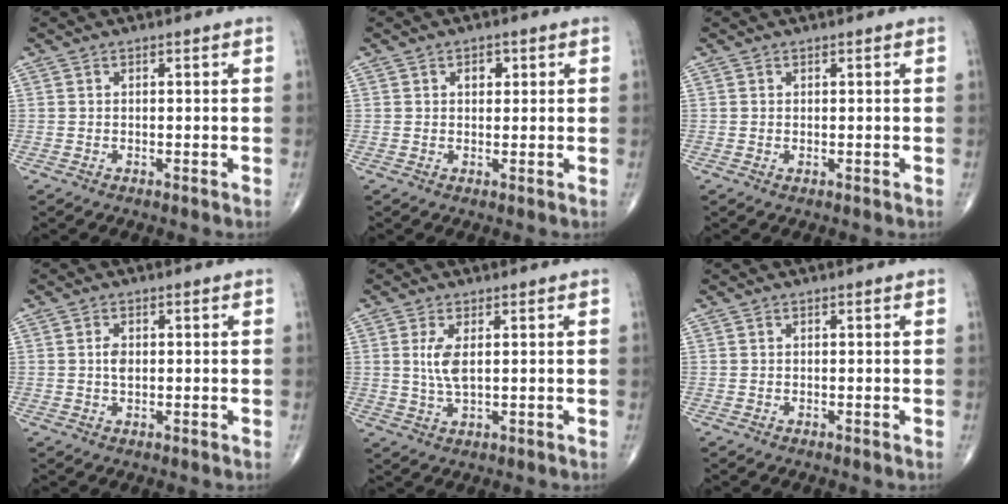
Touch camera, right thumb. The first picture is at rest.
{"total": 2.2, "force": [0.9, 1.6, 1.3], "torque": [-0.007, -0.001, 0.010]}
{"total": 0.0}
{"total": 2.0, "force": [0.2, 1.2, 1.6], "torque": [-0.028, 0.000, 0.004]}
{"total": 4.3, "force": [0.9, 1.5, 3.9], "torque": [-0.089, -0.009, 0.024]}
{"total": 0.0}